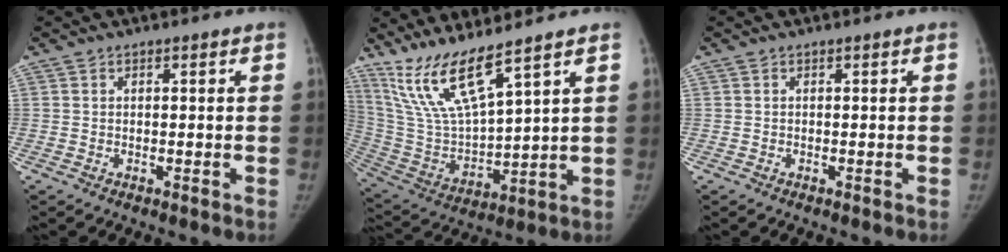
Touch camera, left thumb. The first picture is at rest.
{"total": 13.5, "force": [10.1, 1.8, 8.7], "torque": [-0.170, -0.058, 0.221]}
{"total": 0.0}